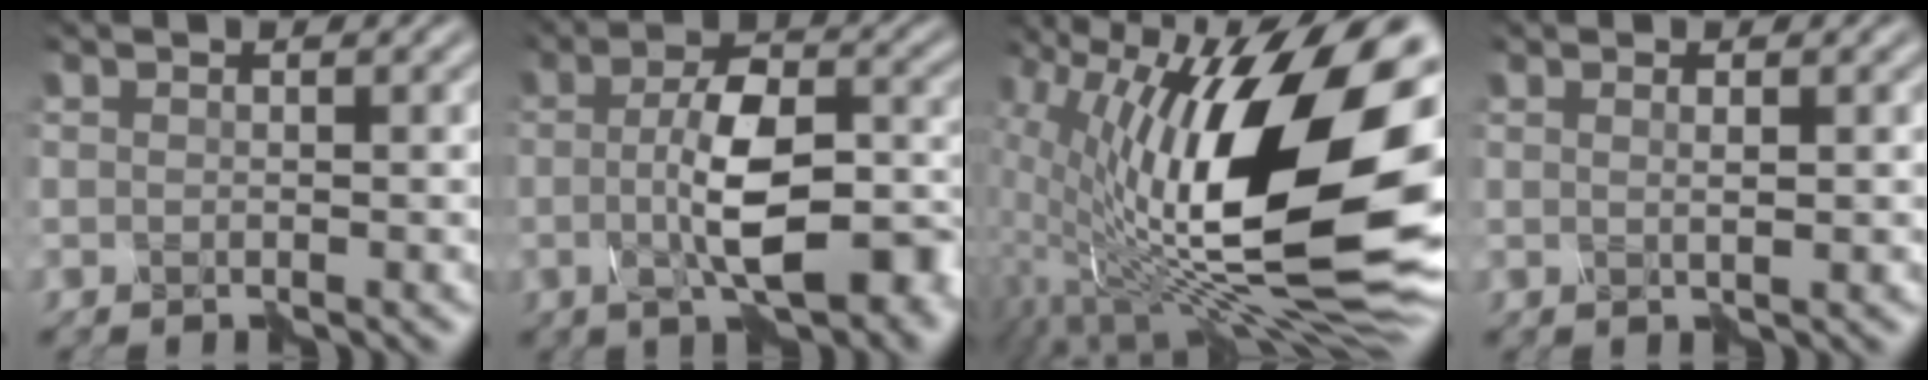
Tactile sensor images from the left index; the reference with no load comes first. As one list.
[{"total": 8.7, "force": [-1.5, 3.5, 7.8], "torque": [-0.129, 0.002, -0.024]}, {"total": 19.3, "force": [1.3, 8.5, 17.3], "torque": [-0.299, 0.000, 0.015]}, {"total": 1.0, "force": [0.5, 0.2, 0.9], "torque": [-0.009, 0.004, 0.005]}]